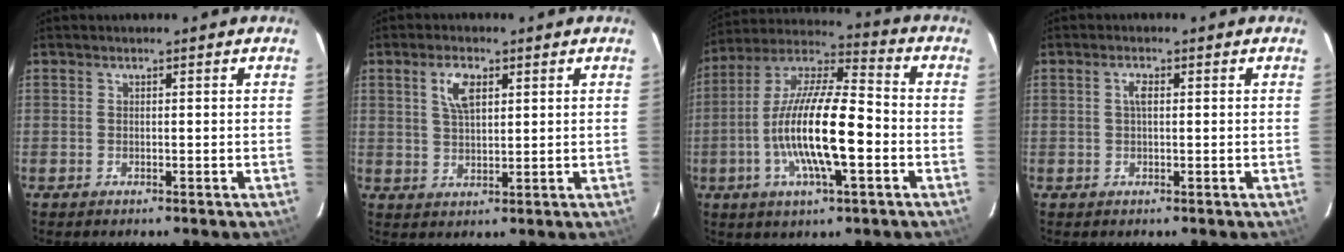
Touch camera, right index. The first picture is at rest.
{"total": 5.2, "force": [2.2, 2.4, 4.1], "torque": [-0.075, 0.009, 0.043]}
{"total": 17.6, "force": [-4.1, 4.3, 16.6], "torque": [-0.315, -0.007, -0.082]}
{"total": 1.7, "force": [0.3, 0.6, 1.6], "torque": [-0.031, 0.005, 0.003]}